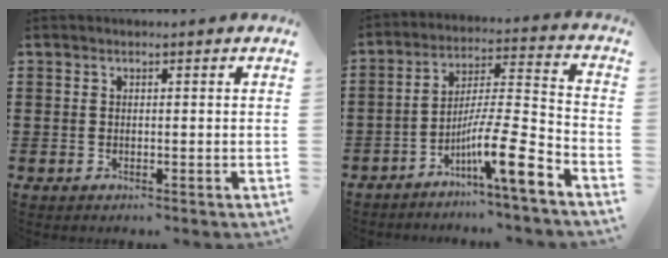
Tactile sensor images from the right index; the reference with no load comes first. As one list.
[{"total": 11.4, "force": [-6.6, 1.0, 9.3], "torque": [-0.167, -0.010, -0.125]}]